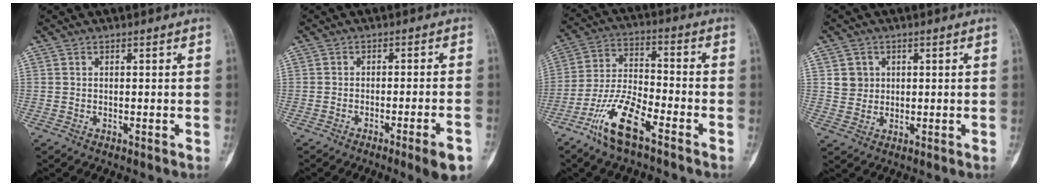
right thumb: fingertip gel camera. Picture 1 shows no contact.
{"total": 6.6, "force": [-3.7, 0.3, 5.5], "torque": [-0.077, 0.008, -0.051]}
{"total": 11.7, "force": [-7.2, 3.3, 8.5], "torque": [-0.183, 0.040, -0.144]}
{"total": 3.5, "force": [1.1, 3.3, 0.7], "torque": [0.008, -0.003, 0.019]}